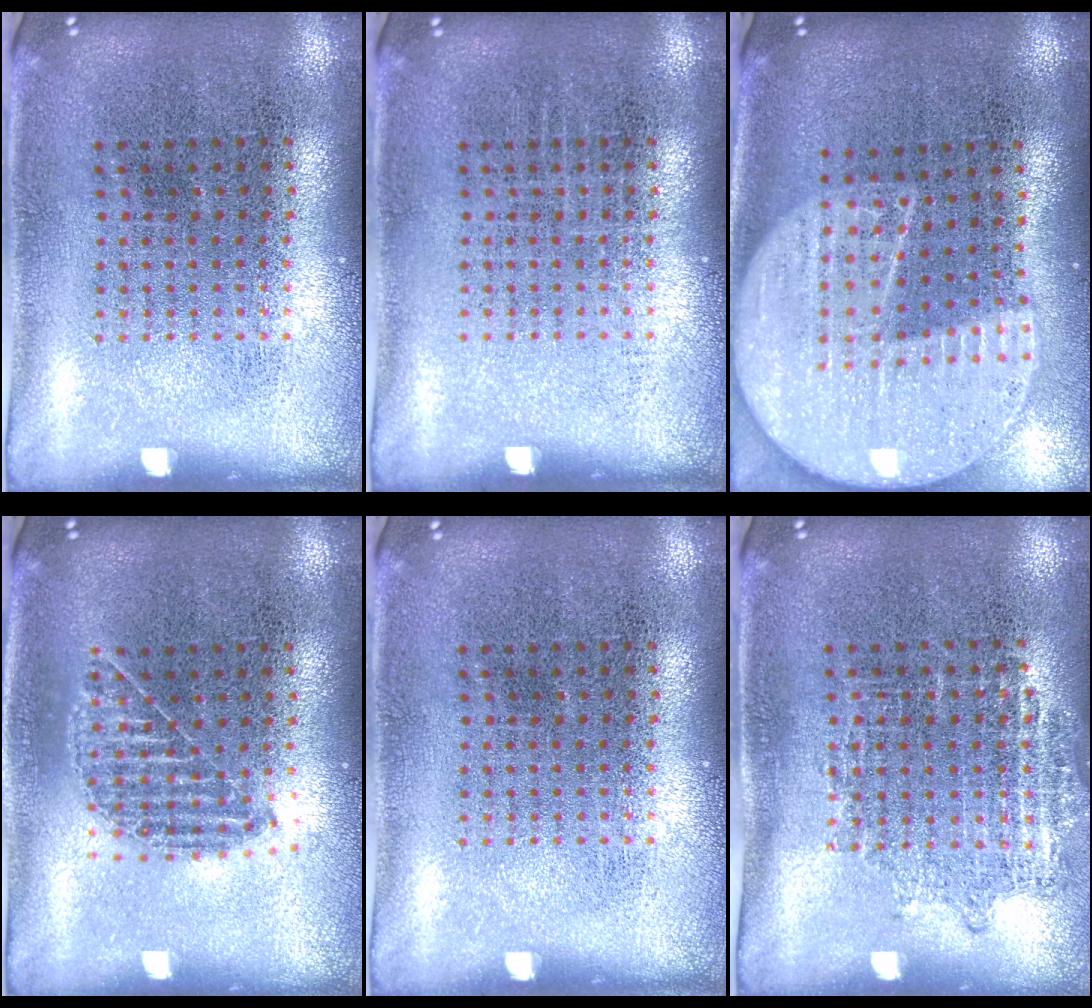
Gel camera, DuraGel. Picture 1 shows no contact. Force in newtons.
{"total": 0.0}
{"total": 2.3, "press": 2.0, "slide": 1.1}
{"total": 1.0, "press": 0.9, "slide": 0.3}
{"total": 0.0}
{"total": 0.9, "press": 0.8, "slide": 0.3}